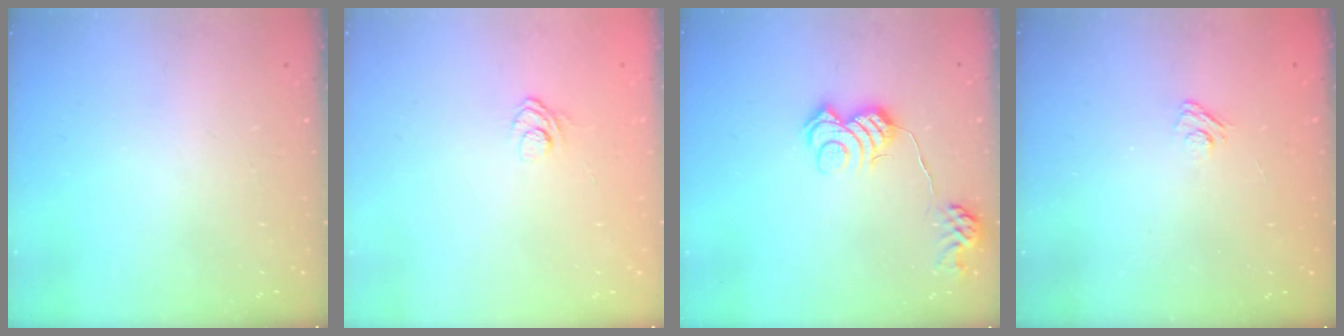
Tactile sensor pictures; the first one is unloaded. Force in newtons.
{"total": 3.7, "press": 3.6, "slide": 1.2}
{"total": 13.0, "press": 13.0, "slide": 0.4}
{"total": 3.1, "press": 2.8, "slide": 1.3}